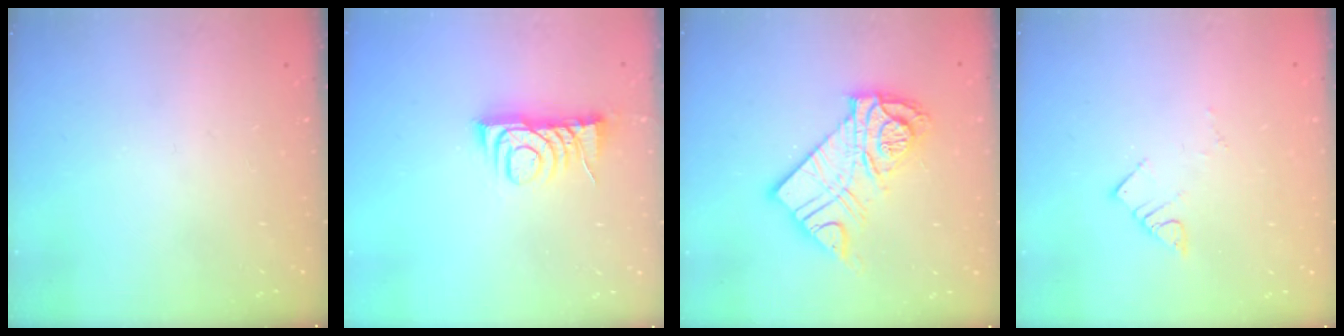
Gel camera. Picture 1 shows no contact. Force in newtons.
{"total": 8.1, "press": 8.1, "slide": 0.4}
{"total": 16.4, "press": 16.4, "slide": 1.4}
{"total": 3.9, "press": 3.9, "slide": 0.2}